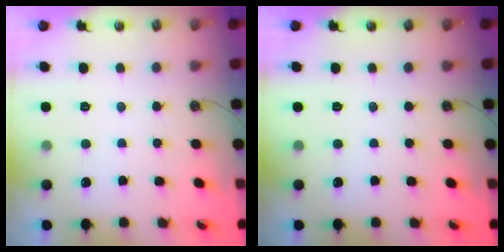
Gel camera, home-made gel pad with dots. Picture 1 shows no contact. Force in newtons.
{"total": 0.0}